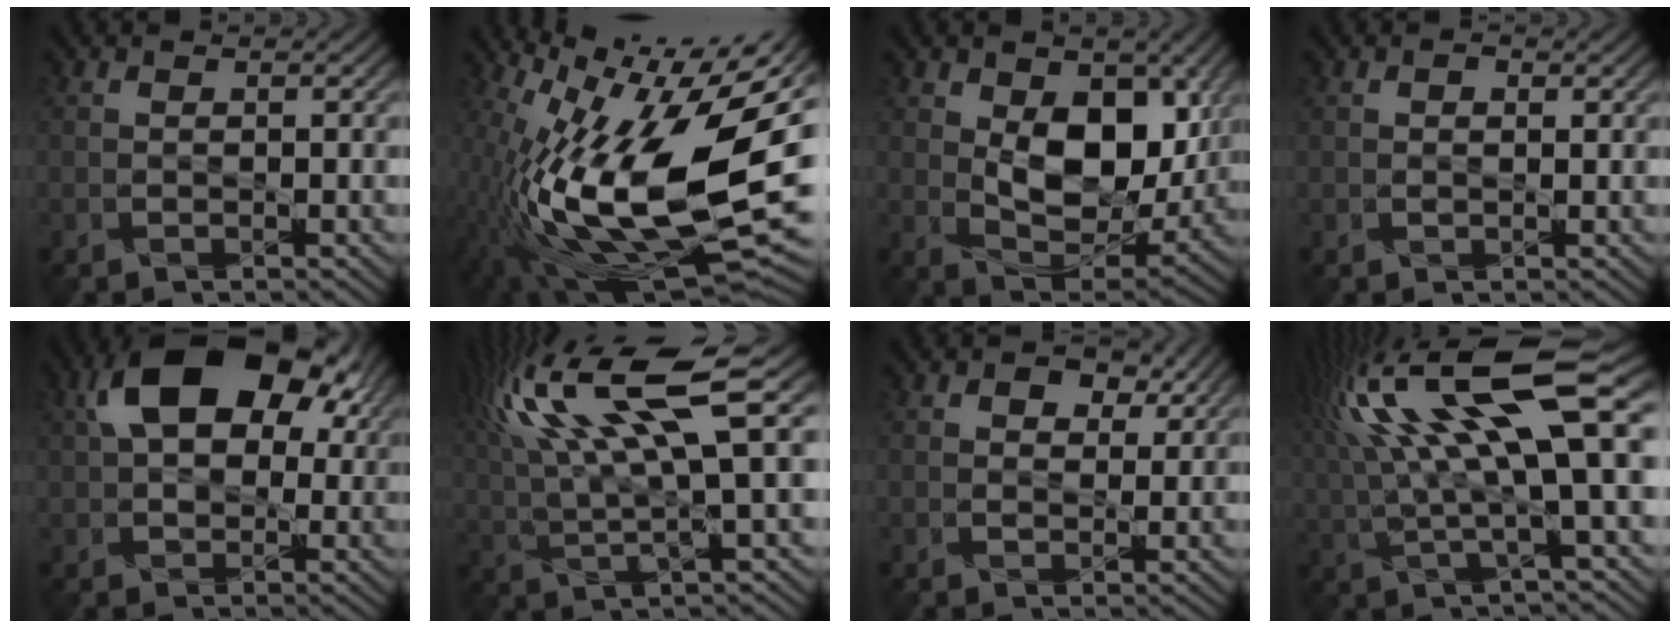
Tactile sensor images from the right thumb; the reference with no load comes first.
{"total": 20.1, "force": [-1.3, 8.1, 18.3], "torque": [-0.346, -0.018, -0.017]}
{"total": 10.4, "force": [2.5, 6.5, 7.8], "torque": [-0.142, -0.013, 0.037]}
{"total": 1.0, "force": [0.6, 0.5, 0.5], "torque": [-0.002, -0.002, 0.010]}
{"total": 14.2, "force": [4.9, 8.6, 10.1], "torque": [-0.173, 0.027, 0.072]}
{"total": 16.4, "force": [7.2, 4.0, 14.2], "torque": [-0.309, 0.026, 0.134]}
{"total": 4.2, "force": [2.5, 2.6, 2.2], "torque": [-0.031, -0.006, 0.035]}
{"total": 17.8, "force": [6.1, 4.7, 16.1], "torque": [-0.341, 0.017, 0.114]}